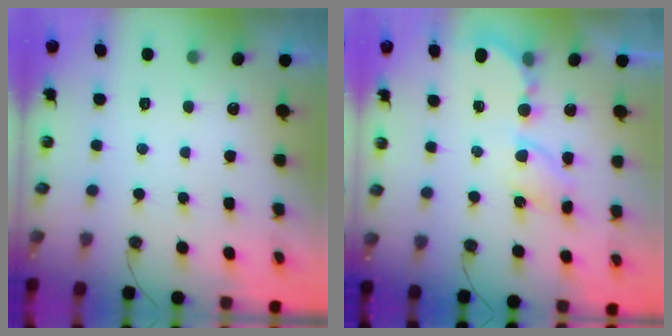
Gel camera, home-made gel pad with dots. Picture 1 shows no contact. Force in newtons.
{"total": 6.4, "press": 6.3, "slide": 0.6}